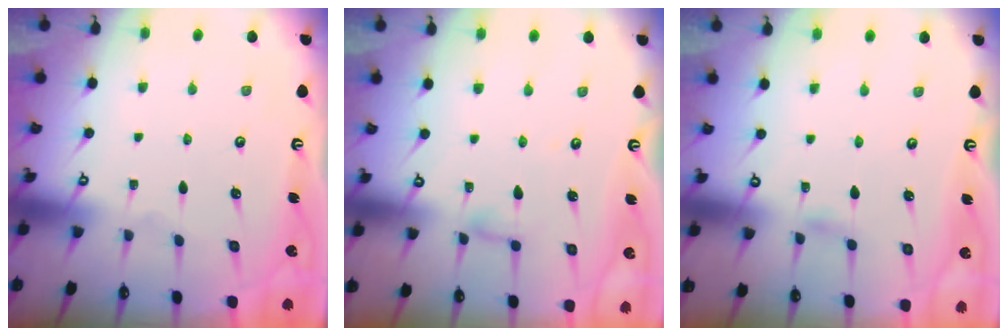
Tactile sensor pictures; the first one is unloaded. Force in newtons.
{"total": 3.7, "press": 3.7, "slide": 0.3}
{"total": 2.9, "press": 2.9, "slide": 0.3}